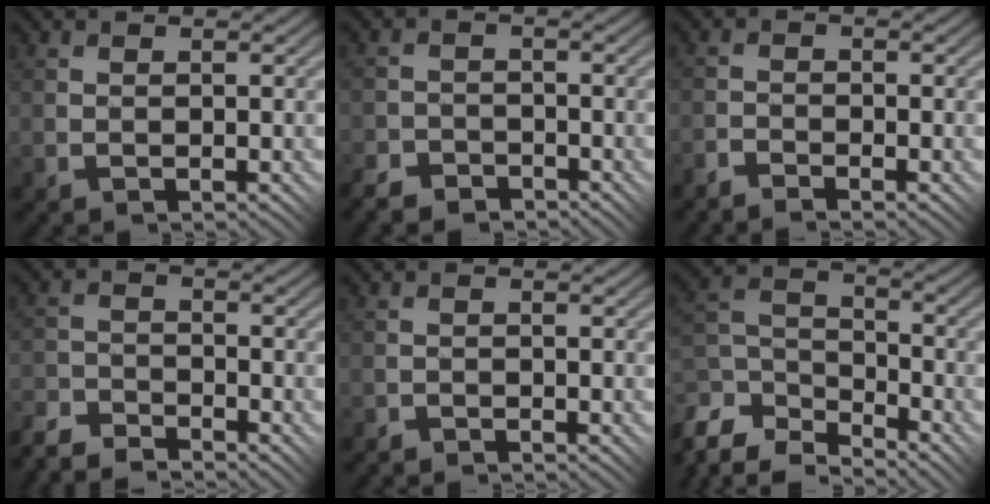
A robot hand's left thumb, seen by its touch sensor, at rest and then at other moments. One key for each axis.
{"total": 4.3, "fx": -3.8, "fy": 1.8, "fz": 0.9, "tx": -0.014, "ty": 0.004, "tz": -0.073}
{"total": 2.4, "fx": -2.2, "fy": 0.4, "fz": 0.7, "tx": -0.011, "ty": 0.004, "tz": -0.047}
{"total": 5.8, "fx": -5.5, "fy": 1.3, "fz": 1.4, "tx": -0.029, "ty": -0.002, "tz": -0.112}
{"total": 1.1, "fx": -1.0, "fy": -0.1, "fz": -0.3, "tx": 0.007, "ty": 0.005, "tz": -0.022}
{"total": 11.6, "fx": -8.8, "fy": 5.6, "fz": 5.1, "tx": -0.150, "ty": -0.011, "tz": -0.155}